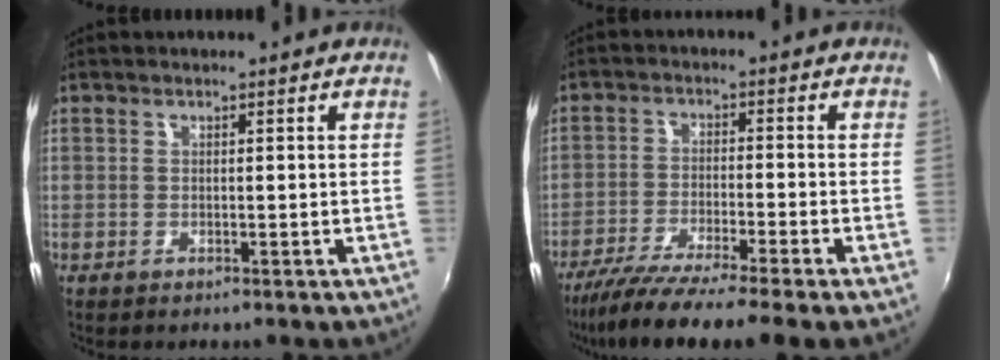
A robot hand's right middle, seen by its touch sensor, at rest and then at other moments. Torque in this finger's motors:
{"motor_torque": [1.14, -1.00, 0.67, 0.17]}